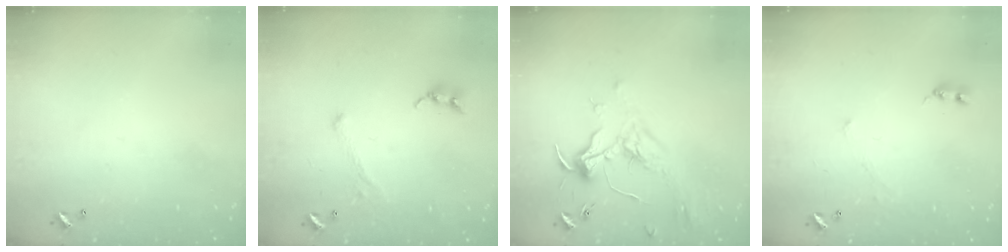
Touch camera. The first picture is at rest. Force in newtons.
{"total": 0.8, "press": 0.7, "slide": 0.4}
{"total": 1.9, "press": 1.7, "slide": 0.7}
{"total": 0.0}